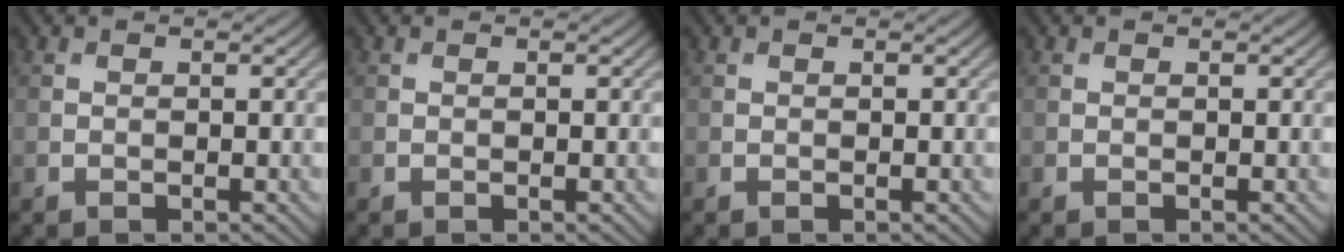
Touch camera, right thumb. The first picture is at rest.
{"total": 0.0}
{"total": 0.0}
{"total": 0.0}